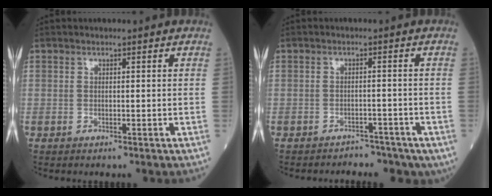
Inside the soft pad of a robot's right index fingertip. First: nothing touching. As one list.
[{"total": 5.8, "force": [-4.9, 3.1, 0.8], "torque": [0.001, 0.010, -0.055]}]